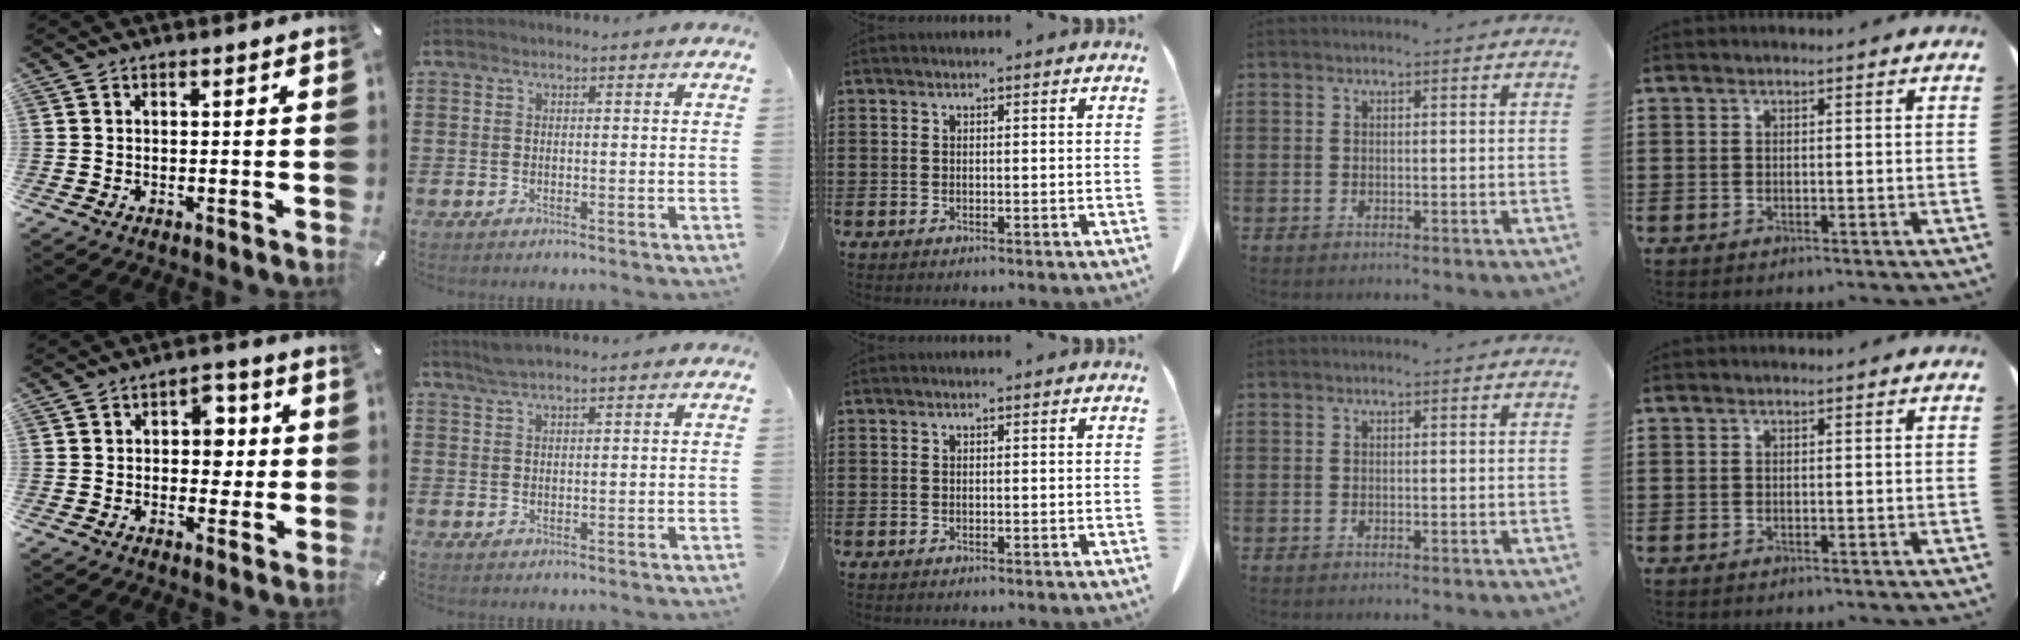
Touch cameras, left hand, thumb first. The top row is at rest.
{"thumb": {"total": 6.6, "force": [0.2, 5.0, 4.3], "torque": [-0.048, 0.002, -0.005]}, "index": {"total": 2.3, "force": [1.9, 0.1, 1.3], "torque": [-0.027, 0.002, 0.036]}}